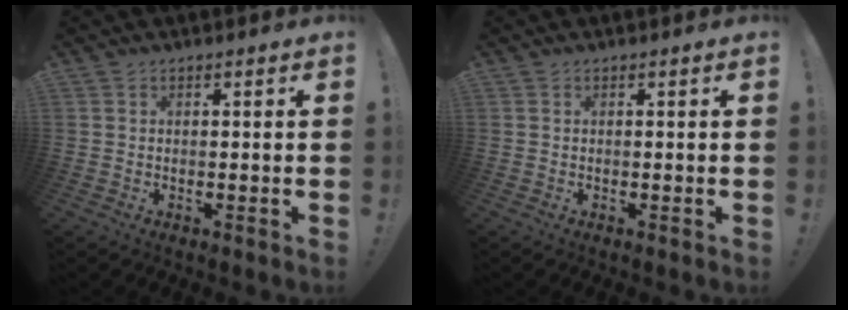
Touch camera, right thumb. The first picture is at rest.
{"total": 0.0}